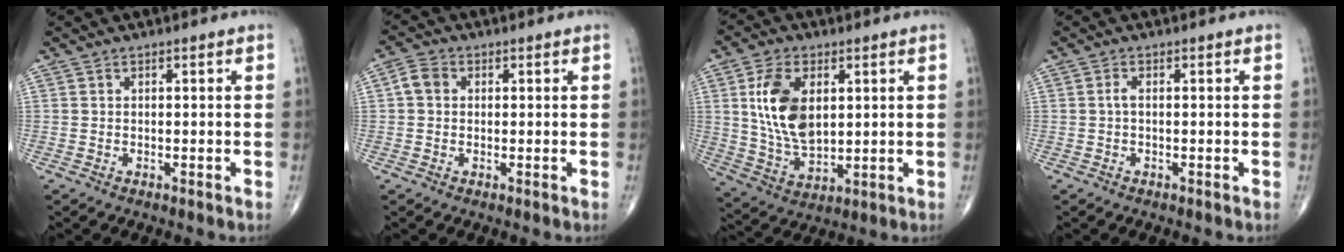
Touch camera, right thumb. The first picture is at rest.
{"total": 3.2, "force": [0.3, 2.7, 1.8], "torque": [-0.030, 0.010, 0.002]}
{"total": 13.2, "force": [3.0, 7.7, 10.3], "torque": [-0.184, -0.015, 0.064]}
{"total": 1.0, "force": [-0.1, 0.3, 0.9], "torque": [-0.020, 0.000, -0.005]}